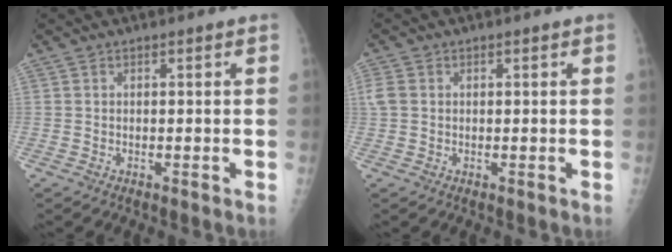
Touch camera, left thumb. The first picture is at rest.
{"total": 2.4, "force": [0.3, 2.0, 1.3], "torque": [-0.037, 0.007, 0.008]}